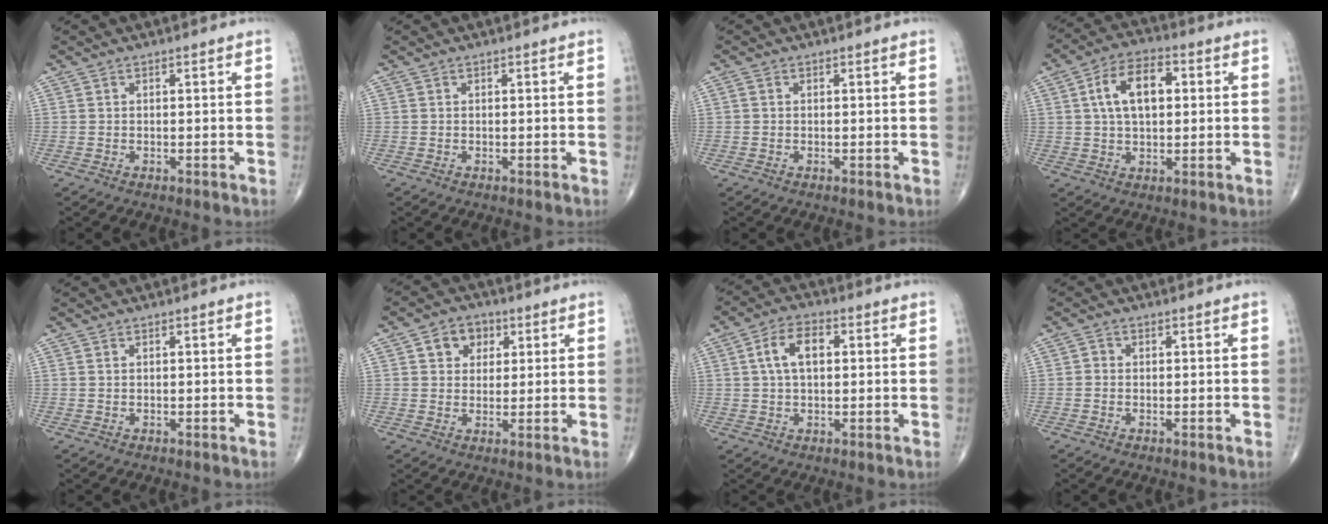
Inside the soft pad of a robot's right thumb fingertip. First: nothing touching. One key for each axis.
{"total": 0.0}
{"total": 0.7, "fx": 0.1, "fy": 0.6, "fz": 0.4, "tx": -0.007, "ty": 0.001, "tz": 0.000}
{"total": 10.7, "fx": 2.1, "fy": 6.1, "fz": 8.5, "tx": -0.140, "ty": 0.016, "tz": 0.032}
{"total": 0.0}
{"total": 6.2, "fx": 2.4, "fy": 5.0, "fz": 2.9, "tx": -0.013, "ty": -0.002, "tz": 0.034}
{"total": 7.3, "fx": 1.5, "fy": 4.2, "fz": 5.8, "tx": -0.102, "ty": 0.014, "tz": 0.024}
{"total": 1.1, "fx": 0.0, "fy": 1.0, "fz": 0.4, "tx": -0.004, "ty": 0.002, "tz": -0.003}